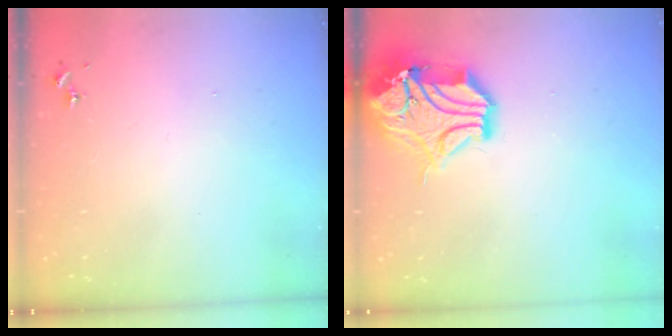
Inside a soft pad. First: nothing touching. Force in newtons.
{"total": 16.8, "press": 16.6, "slide": 2.4}